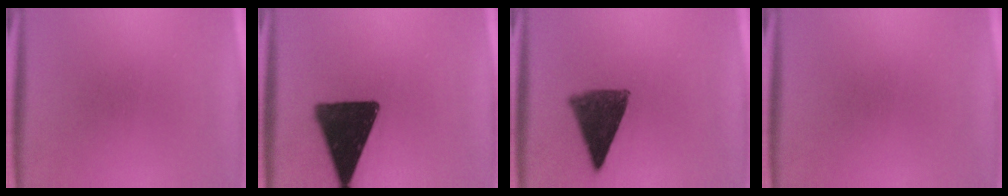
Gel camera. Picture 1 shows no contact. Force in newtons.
{"total": 17.4}
{"total": 10.4}
{"total": 0.0}